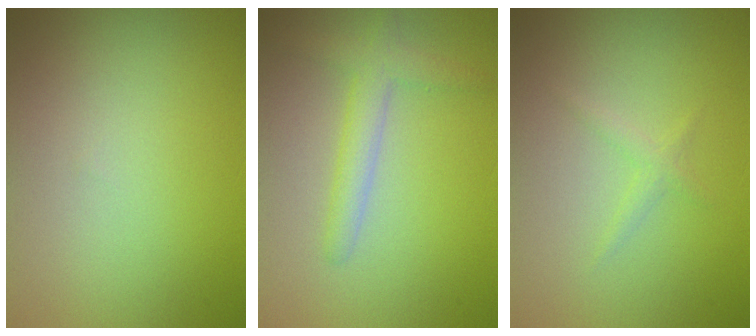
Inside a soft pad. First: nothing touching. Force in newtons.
{"total": 2.7, "press": 2.7, "slide": 0.2}
{"total": 0.9, "press": 0.9, "slide": 0.0}